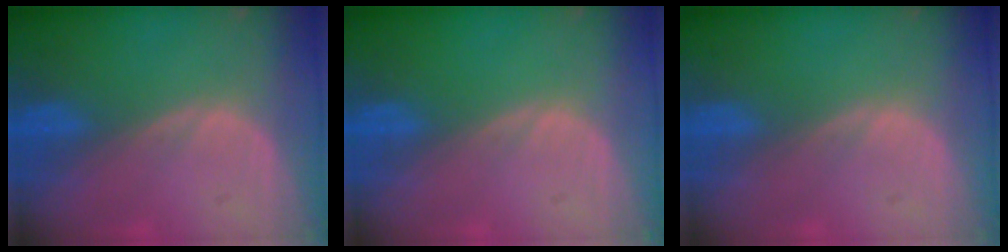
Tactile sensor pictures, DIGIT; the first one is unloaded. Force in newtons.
{"total": 0.0}
{"total": 0.0}